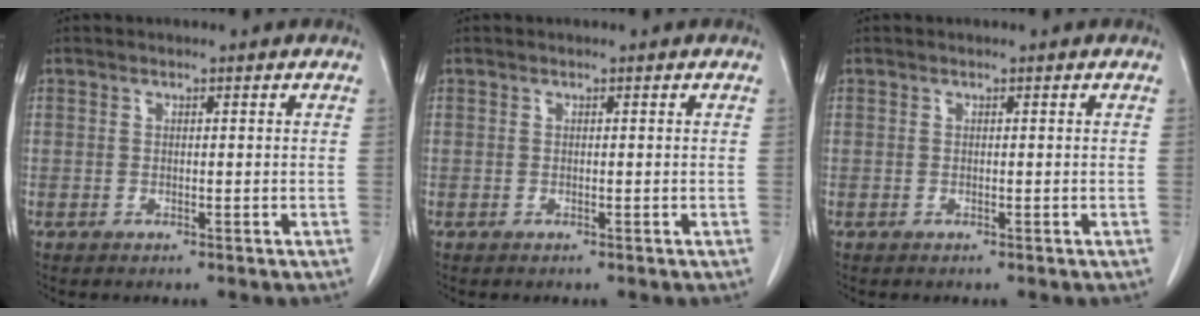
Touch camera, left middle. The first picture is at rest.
{"total": 0.0}
{"total": 0.0}